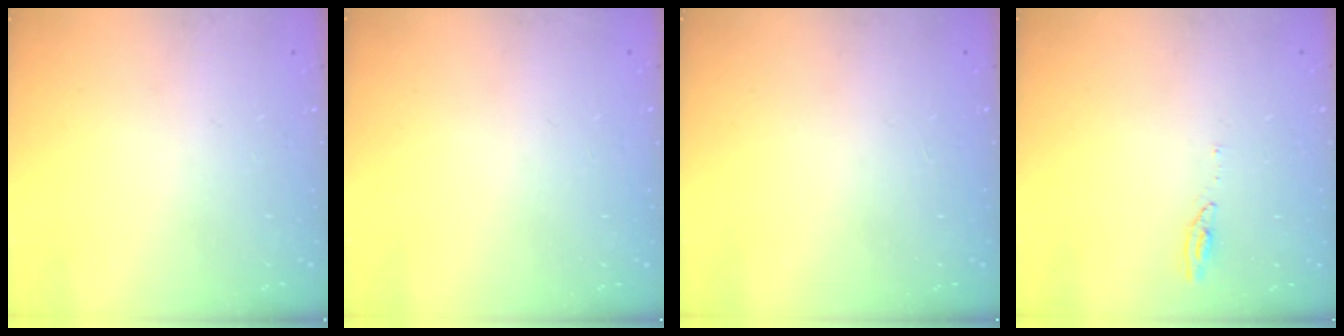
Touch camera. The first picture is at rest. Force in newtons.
{"total": 2.8, "press": 2.2, "slide": 1.7}
{"total": 0.0}
{"total": 3.3, "press": 3.3, "slide": 0.3}